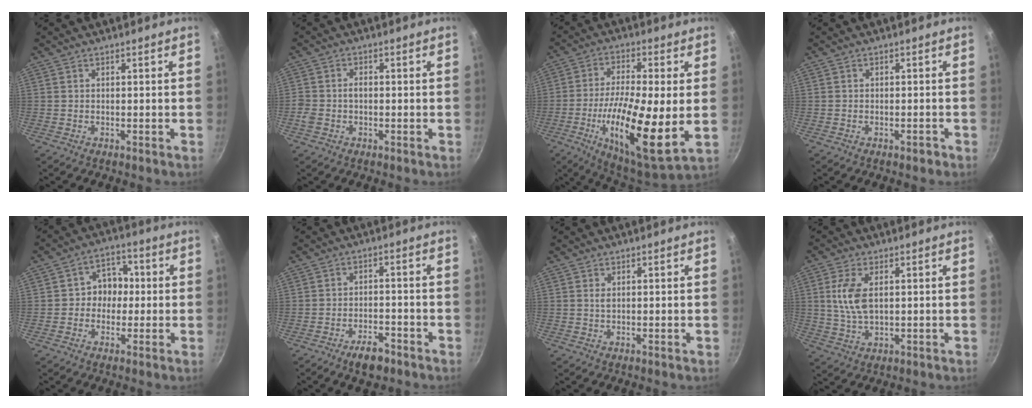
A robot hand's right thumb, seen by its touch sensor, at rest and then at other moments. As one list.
[{"total": 2.9, "force": [-0.6, 2.1, 1.9], "torque": [-0.033, 0.013, -0.012]}, {"total": 19.5, "force": [-2.8, 5.2, 18.6], "torque": [-0.316, -0.010, -0.056]}, {"total": 1.3, "force": [-0.8, 0.6, 0.7], "torque": [-0.005, 0.013, -0.006]}, {"total": 7.3, "force": [-0.1, 6.3, 3.7], "torque": [-0.002, 0.018, -0.012]}, {"total": 5.6, "force": [-3.8, 2.3, 3.5], "torque": [-0.047, 0.026, -0.055]}, {"total": 1.0, "force": [0.3, 0.3, 0.9], "torque": [-0.016, -0.001, 0.005]}, {"total": 7.6, "force": [1.5, 4.0, 6.3], "torque": [-0.125, -0.002, 0.030]}]